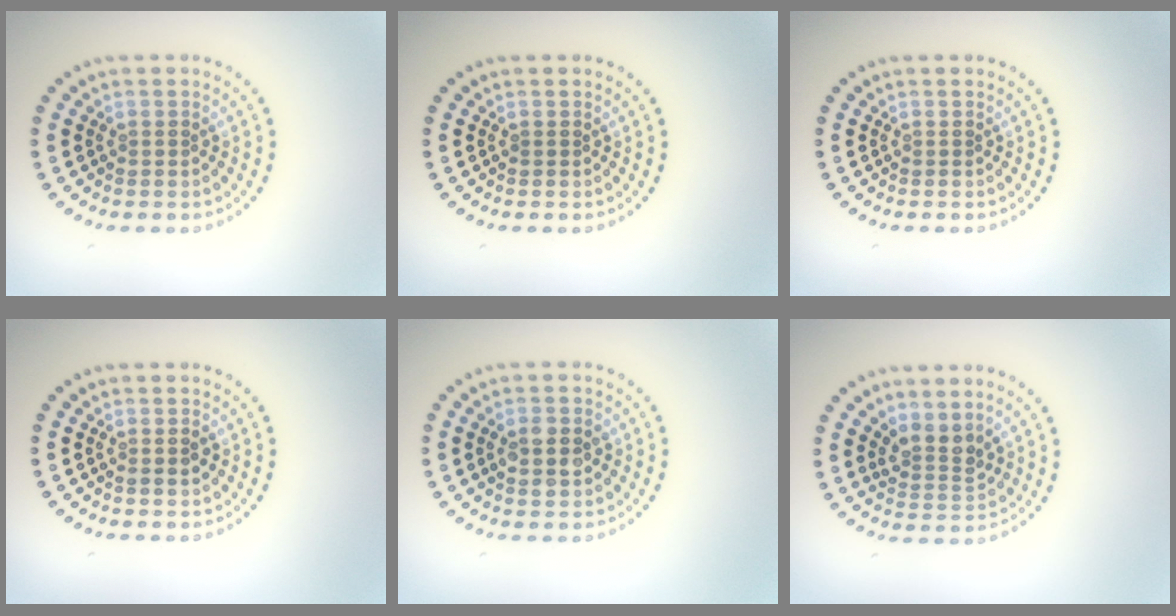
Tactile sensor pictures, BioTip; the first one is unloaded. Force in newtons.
{"total": 0.0}
{"total": 0.0}
{"total": 1.0, "press": 1.0, "slide": 0.3}
{"total": 2.8, "press": 2.8, "slide": 0.2}
{"total": 2.6, "press": 1.9, "slide": 1.7}